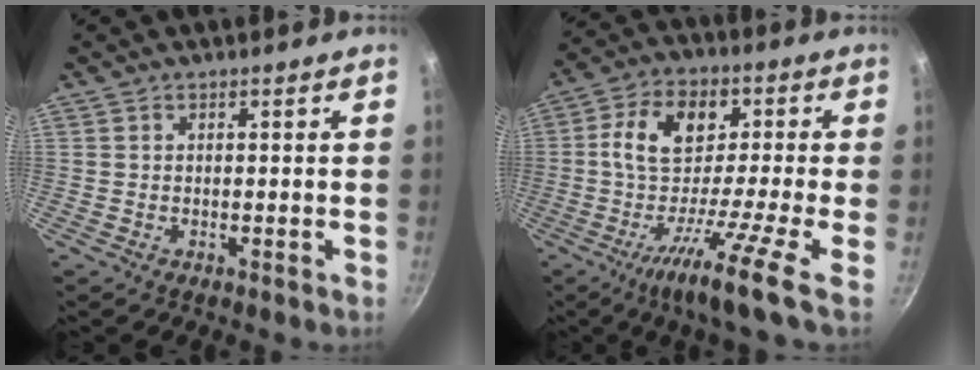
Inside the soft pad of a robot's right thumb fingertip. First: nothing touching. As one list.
[{"total": 14.8, "force": [-4.7, 3.9, 13.5], "torque": [-0.236, 0.018, -0.118]}]